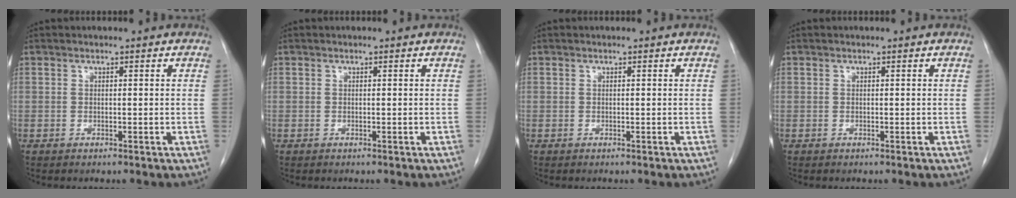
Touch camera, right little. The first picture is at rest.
{"total": 0.0}
{"total": 0.0}
{"total": 0.0}